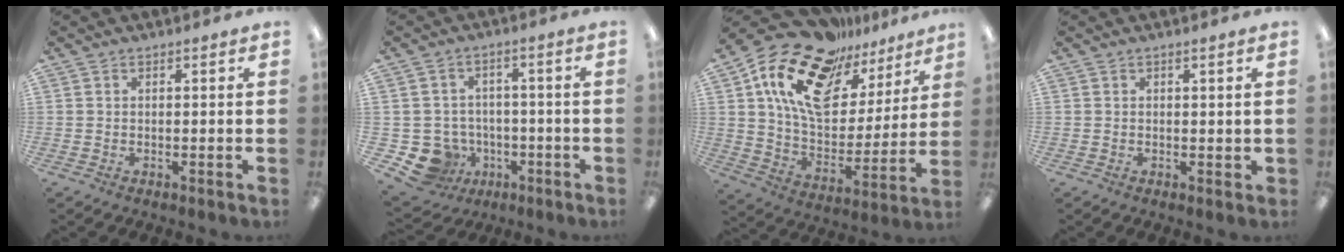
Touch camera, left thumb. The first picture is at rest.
{"total": 8.4, "force": [-3.5, 7.3, 2.2], "torque": [-0.068, 0.018, -0.056]}
{"total": 21.6, "force": [13.9, 11.4, 12.0], "torque": [-0.228, -0.084, 0.245]}
{"total": 0.6, "force": [0.5, 0.3, 0.1], "torque": [-0.001, -0.003, 0.010]}